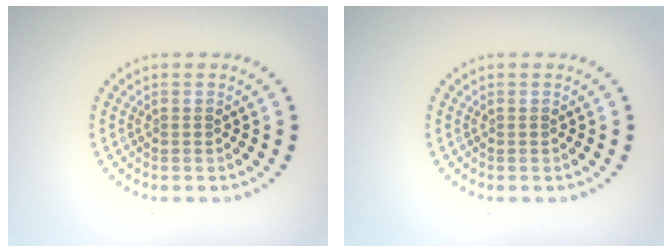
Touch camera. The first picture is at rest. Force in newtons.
{"total": 0.0}